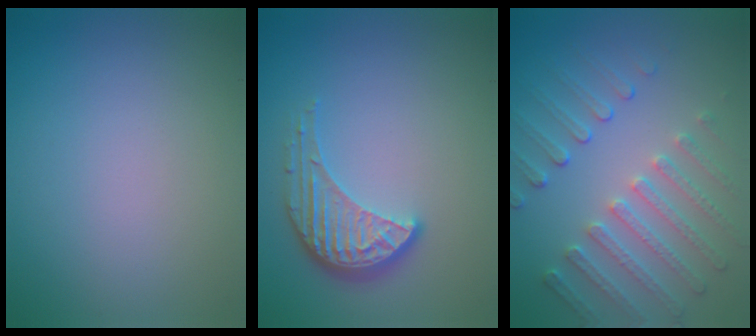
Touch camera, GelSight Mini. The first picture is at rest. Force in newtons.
{"total": 4.1, "press": 3.2, "slide": 2.7}
{"total": 5.1, "press": 3.8, "slide": 3.3}